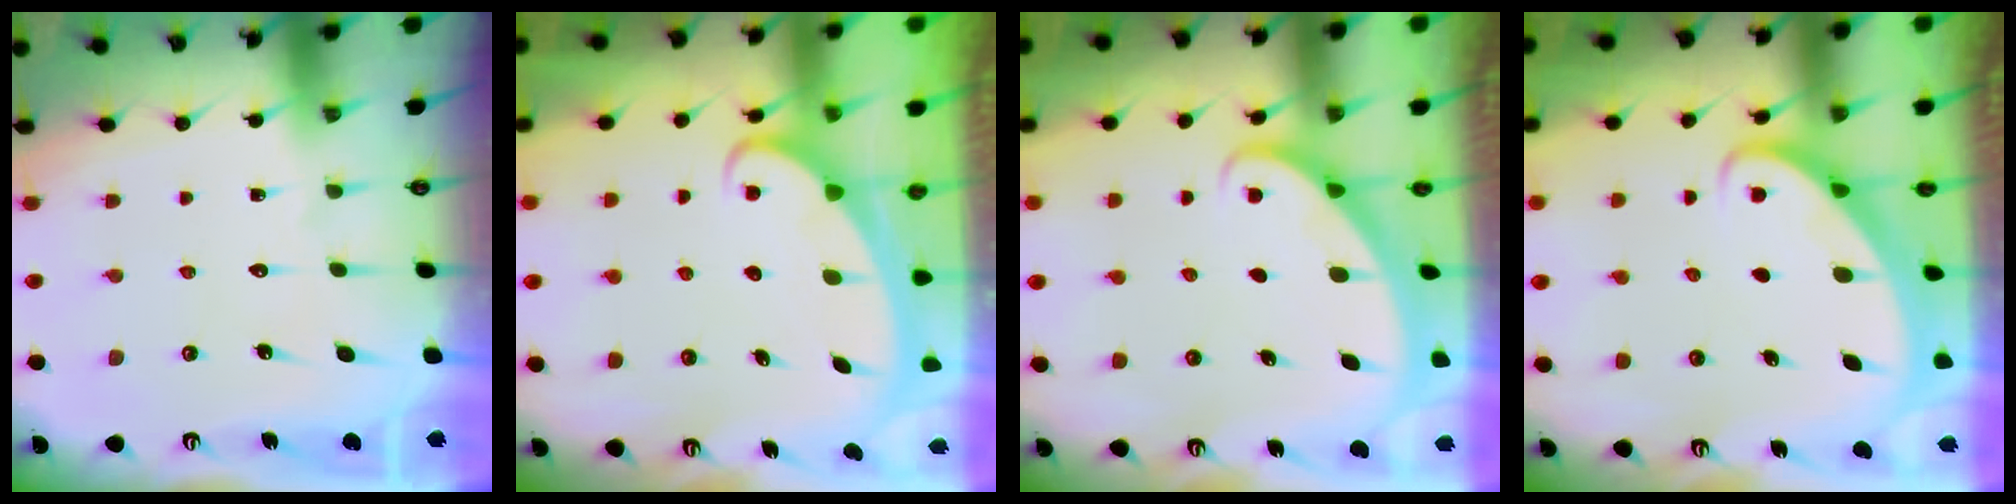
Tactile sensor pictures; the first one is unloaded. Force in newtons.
{"total": 2.4, "press": 2.4, "slide": 0.3}
{"total": 1.9, "press": 1.9, "slide": 0.1}
{"total": 2.5, "press": 2.5, "slide": 0.3}